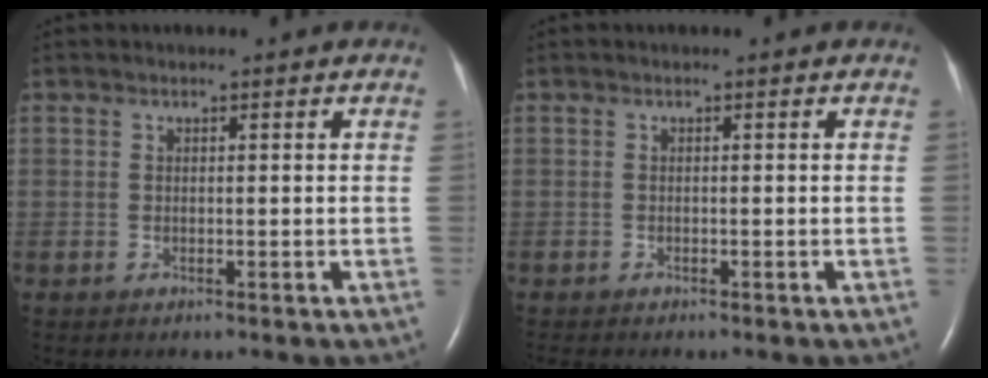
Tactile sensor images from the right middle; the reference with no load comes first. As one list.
[{"total": 1.3, "force": [-1.2, 0.3, 0.6], "torque": [-0.011, -0.004, -0.014]}]